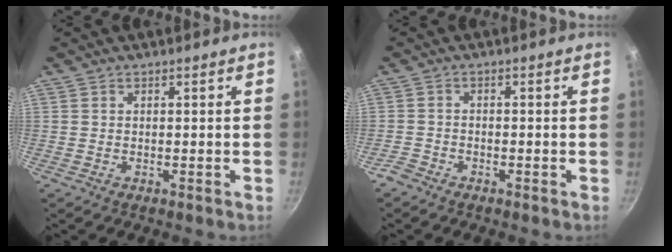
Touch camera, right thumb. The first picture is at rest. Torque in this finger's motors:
{"motor_torque": [0.57, -0.29, 0.03, -0.65, -0.07]}